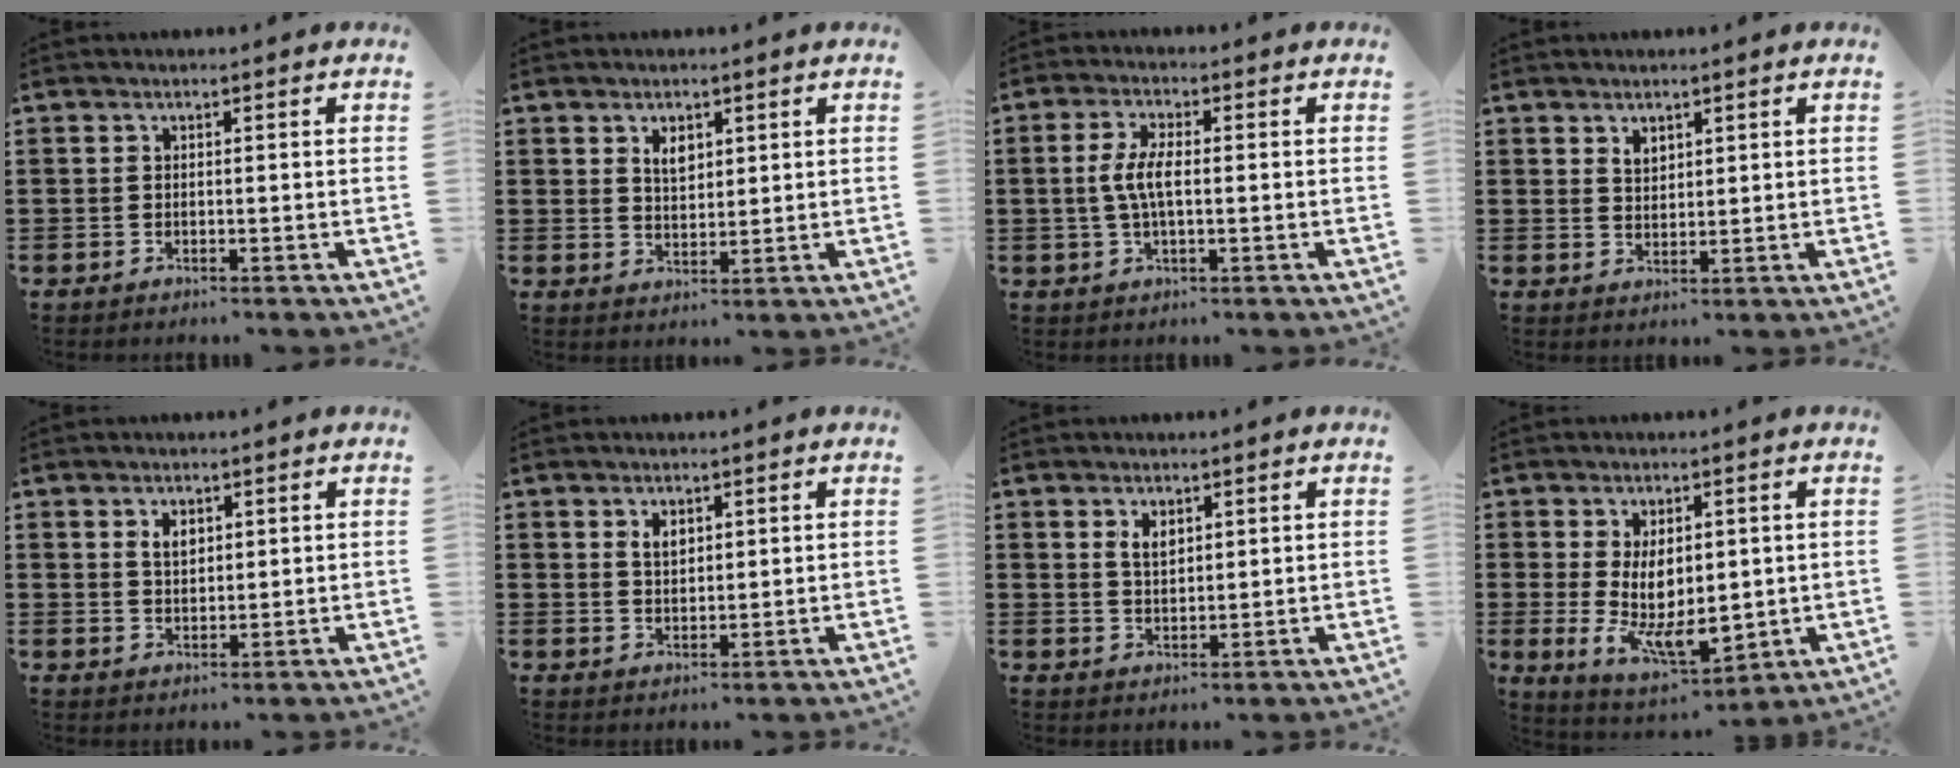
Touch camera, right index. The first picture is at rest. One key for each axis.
{"total": 3.0, "fx": 1.7, "fy": 1.7, "fz": 1.8, "tx": -0.034, "ty": 0.002, "tz": 0.029}
{"total": 5.2, "fx": -0.2, "fy": 1.7, "fz": 4.9, "tx": -0.110, "ty": -0.003, "tz": -0.012}
{"total": 1.9, "fx": 1.4, "fy": 1.1, "fz": 0.6, "tx": -0.015, "ty": 0.004, "tz": 0.027}
{"total": 2.6, "fx": 1.2, "fy": 1.5, "fz": 1.7, "tx": -0.030, "ty": 0.003, "tz": 0.020}
{"total": 2.5, "fx": 1.3, "fy": 1.5, "fz": 1.6, "tx": -0.028, "ty": 0.002, "tz": 0.021}
{"total": 2.7, "fx": 1.5, "fy": 1.5, "fz": 1.8, "tx": -0.039, "ty": 0.005, "tz": 0.027}
{"total": 8.3, "fx": 0.2, "fy": 4.7, "fz": 6.9, "tx": -0.132, "ty": -0.008, "tz": 0.002}